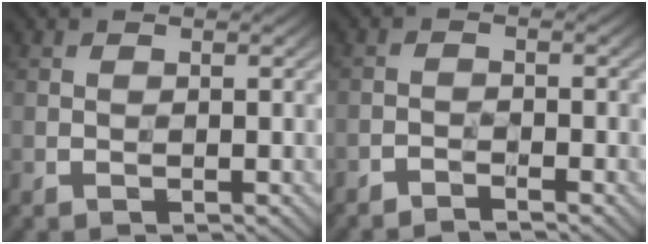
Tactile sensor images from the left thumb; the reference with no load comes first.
{"total": 1.6, "force": [-1.5, -0.5, -0.4], "torque": [0.009, 0.002, -0.034]}